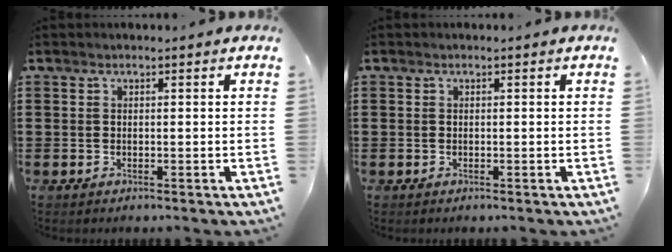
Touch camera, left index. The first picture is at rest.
{"total": 0.0}